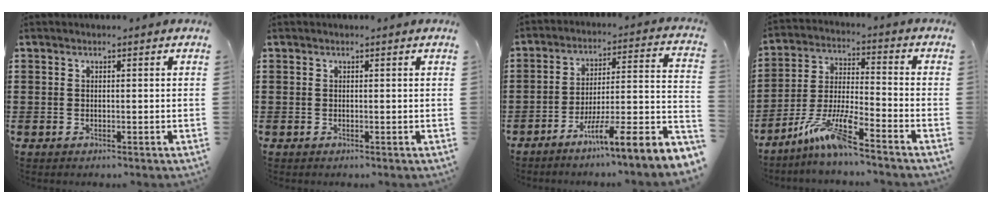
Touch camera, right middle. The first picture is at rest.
{"total": 0.0}
{"total": 6.2, "force": [-4.2, -1.0, 4.5], "torque": [-0.076, -0.039, -0.087]}
{"total": 8.7, "force": [-6.7, 0.4, 5.6], "torque": [-0.127, -0.012, -0.133]}